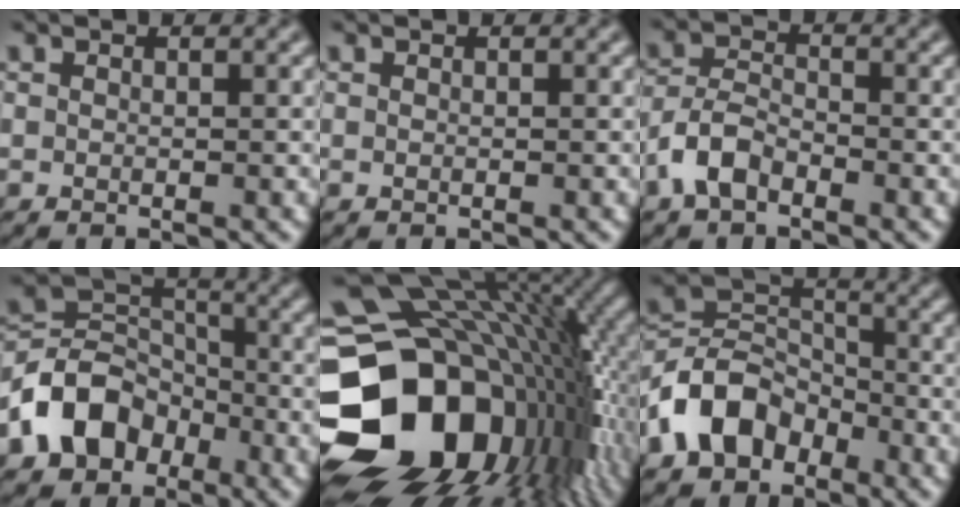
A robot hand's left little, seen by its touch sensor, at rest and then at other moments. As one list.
[{"total": 0.0}, {"total": 3.4, "force": [-2.2, 1.7, 2.0], "torque": [-0.043, 0.006, -0.050]}, {"total": 7.2, "force": [-3.5, 5.4, 3.2], "torque": [-0.057, 0.003, -0.077]}, {"total": 20.8, "force": [-4.2, 15.4, 13.3], "torque": [-0.277, -0.023, -0.059]}, {"total": 6.5, "force": [-3.6, 4.7, 2.9], "torque": [-0.050, 0.005, -0.082]}]